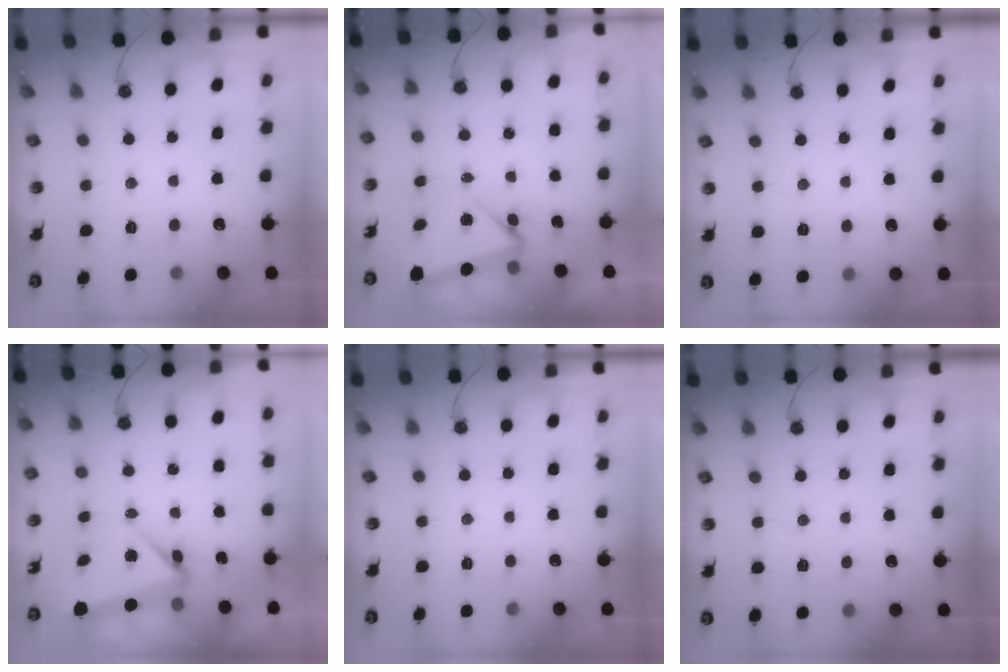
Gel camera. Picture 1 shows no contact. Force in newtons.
{"total": 5.8, "press": 5.4, "slide": 2.1}
{"total": 1.6, "press": 1.4, "slide": 0.6}
{"total": 5.7, "press": 5.7, "slide": 0.3}
{"total": 0.0}
{"total": 4.3, "press": 3.9, "slide": 2.0}